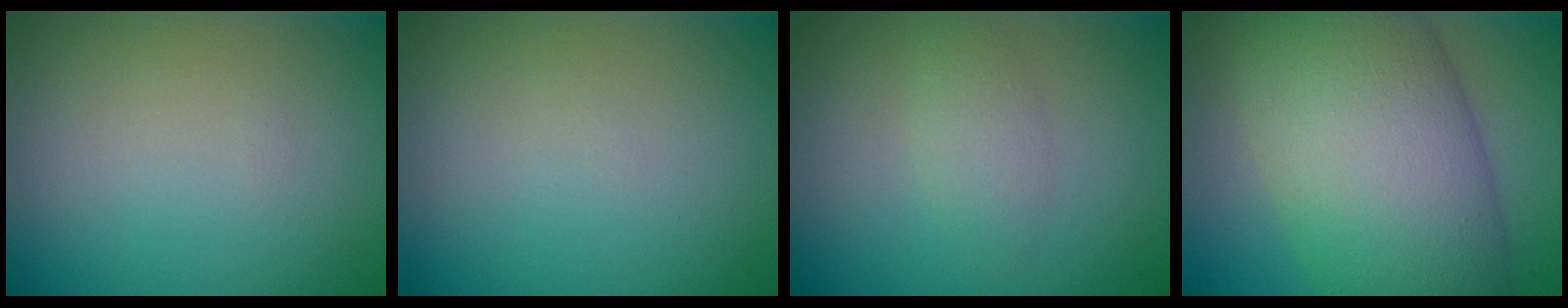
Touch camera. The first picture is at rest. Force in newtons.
{"total": 0.0}
{"total": 1.9, "press": 1.9, "slide": 0.0}
{"total": 13.6, "press": 13.6, "slide": 0.3}